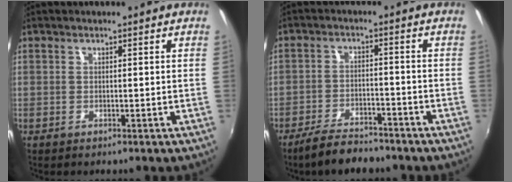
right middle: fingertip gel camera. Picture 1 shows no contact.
{"total": 8.0, "force": [-6.7, 2.4, 3.6], "torque": [-0.089, -0.008, -0.113]}